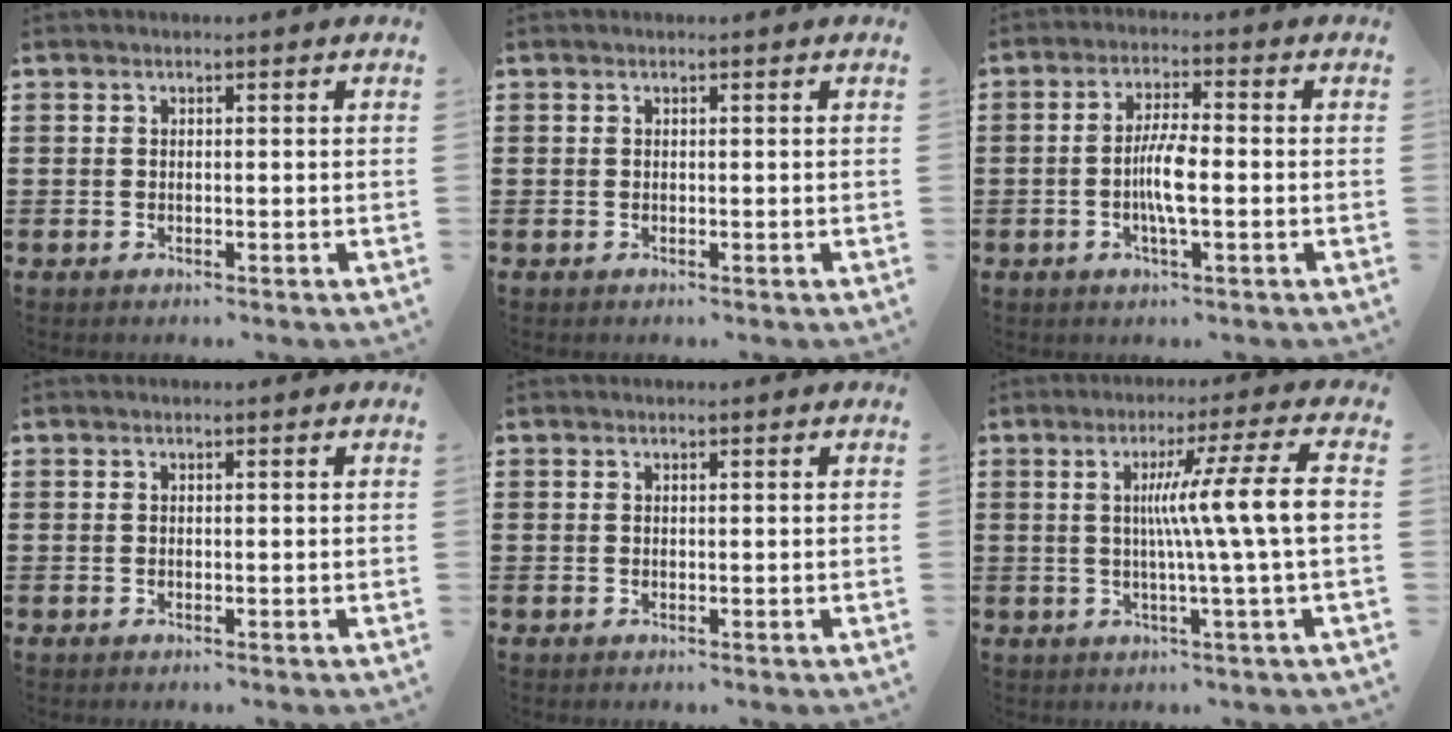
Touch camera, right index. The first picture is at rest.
{"total": 0.0}
{"total": 5.6, "force": [-1.1, 1.1, 5.4], "torque": [-0.109, -0.002, -0.026]}
{"total": 0.0}
{"total": 0.0}
{"total": 11.1, "force": [0.6, -0.7, 11.1], "torque": [-0.194, -0.008, 0.001]}